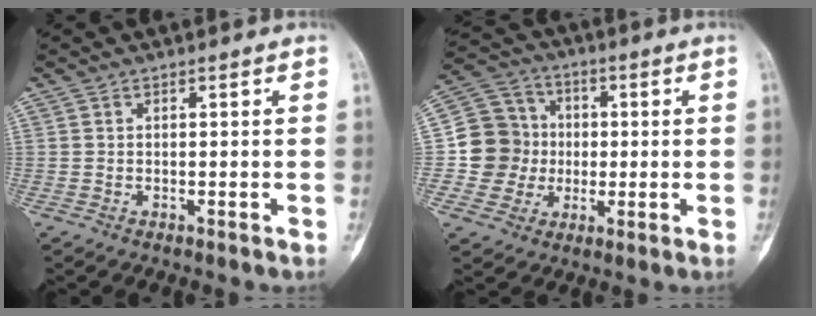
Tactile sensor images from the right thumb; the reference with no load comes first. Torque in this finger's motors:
{"motor_torque": [-0.13, 0.36, 0.01, -0.09, 0.00]}